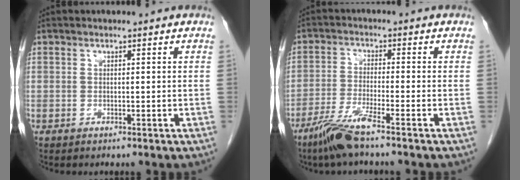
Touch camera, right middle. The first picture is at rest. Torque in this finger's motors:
{"motor_torque": [0.83, -0.59, 0.28, 0.08]}